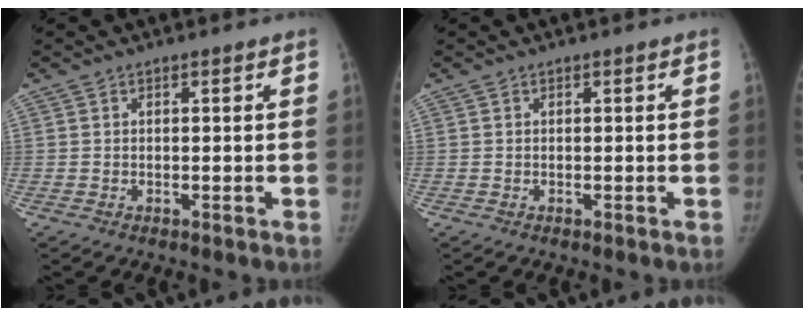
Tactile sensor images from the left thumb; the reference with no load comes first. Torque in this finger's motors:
{"motor_torque": [0.17, 0.02, 0.09, 0.02, 0.06]}